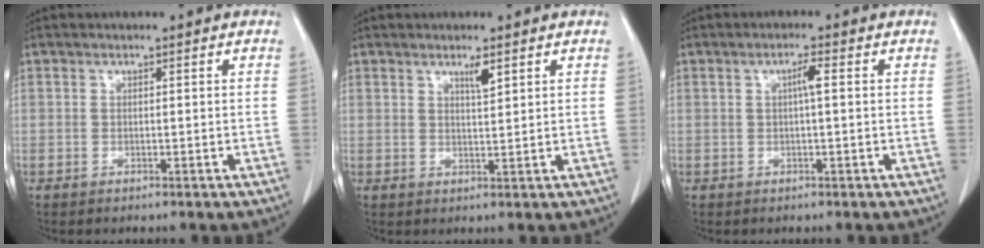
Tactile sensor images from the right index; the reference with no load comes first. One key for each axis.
{"total": 2.1, "fx": 1.4, "fy": 0.1, "fz": 1.6, "tx": -0.031, "ty": -0.003, "tz": 0.025}
{"total": 2.0, "fx": 0.3, "fy": 0.2, "fz": 2.0, "tx": -0.034, "ty": 0.004, "tz": 0.005}